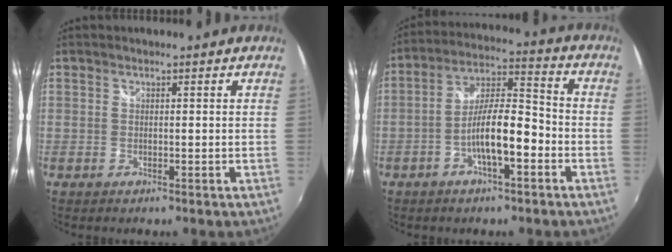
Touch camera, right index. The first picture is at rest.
{"total": 10.2, "force": [-4.1, 2.5, 9.0], "torque": [-0.171, 0.014, -0.070]}